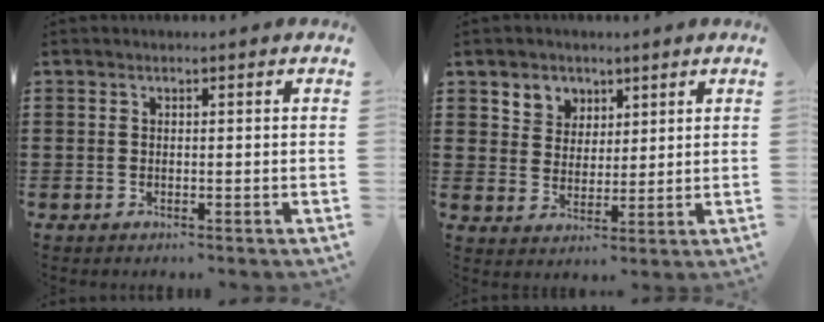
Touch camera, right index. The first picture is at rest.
{"total": 4.3, "force": [2.6, 3.4, -0.2], "torque": [-0.019, 0.005, 0.047]}